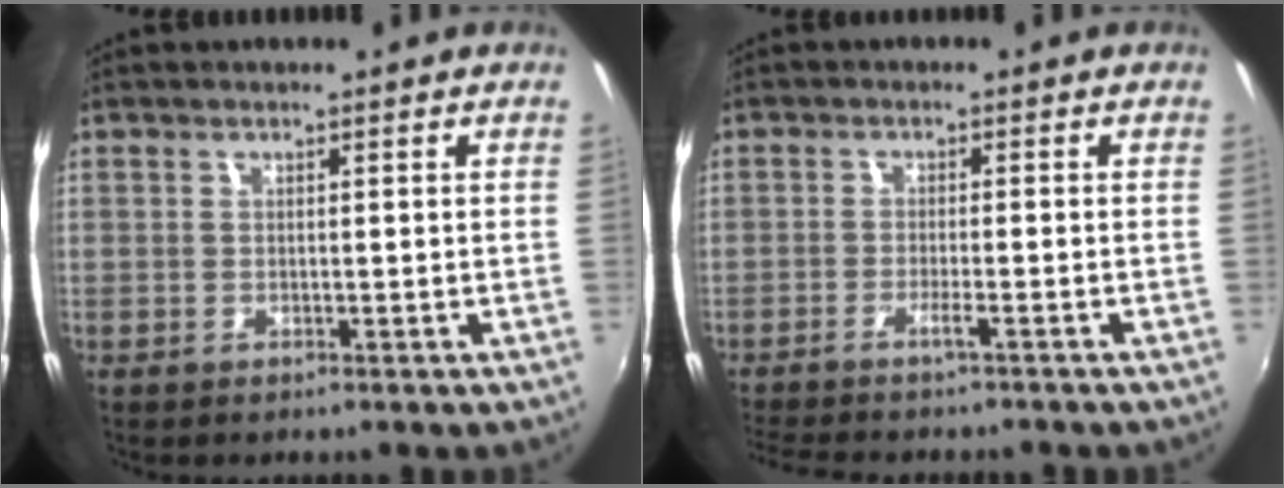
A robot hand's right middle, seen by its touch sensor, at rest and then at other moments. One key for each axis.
{"total": 5.9, "fx": -5.2, "fy": -0.1, "fz": 2.9, "tx": -0.069, "ty": -0.008, "tz": -0.088}